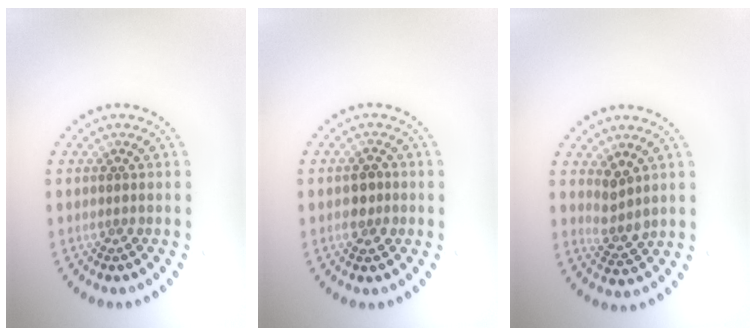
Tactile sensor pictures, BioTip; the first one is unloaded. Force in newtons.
{"total": 1.8, "press": 1.8, "slide": 0.2}
{"total": 2.1, "press": 1.7, "slide": 1.3}